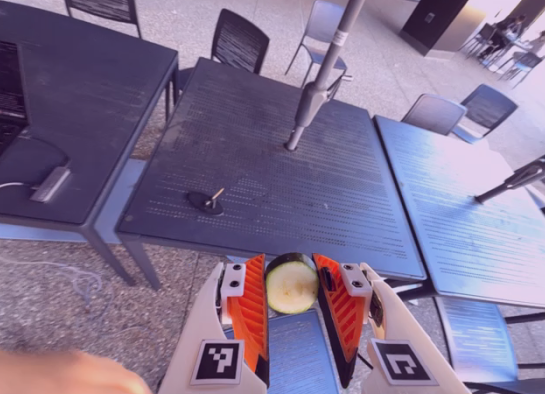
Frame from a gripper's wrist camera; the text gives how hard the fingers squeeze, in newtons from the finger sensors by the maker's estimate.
{"total": 10.9, "left": 10.8, "right": 11.0}